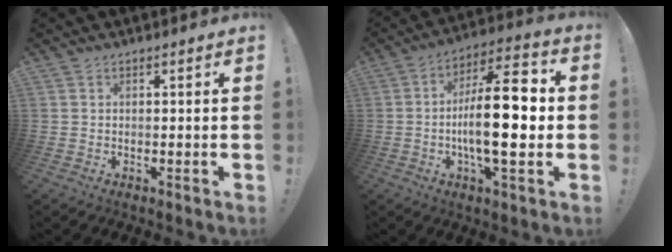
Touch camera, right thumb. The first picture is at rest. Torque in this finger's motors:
{"motor_torque": [1.86, 3.15, 1.24, -0.89, 0.66]}